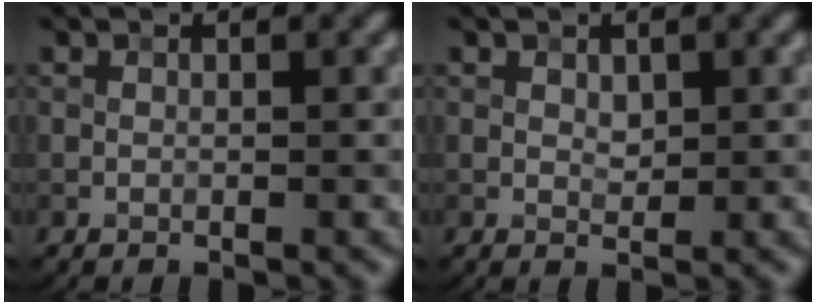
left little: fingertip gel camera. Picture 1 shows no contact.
{"total": 1.0, "force": [0.4, 0.7, 0.6], "torque": [-0.010, -0.003, 0.009]}